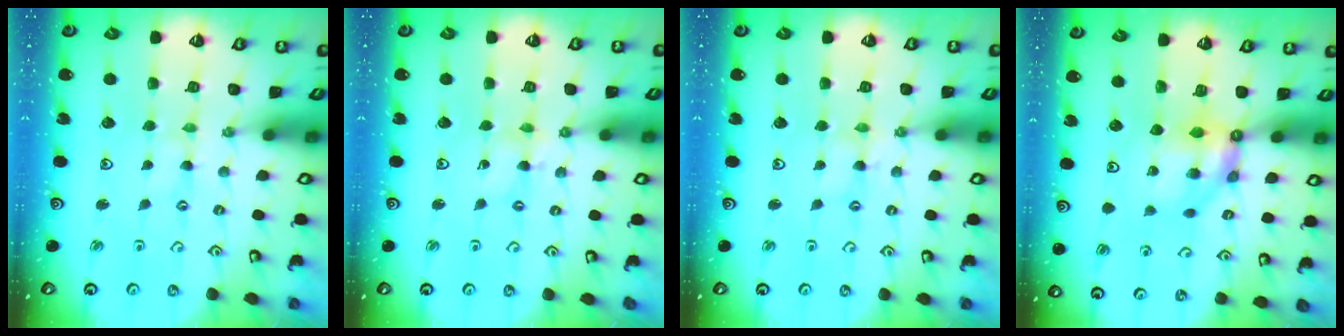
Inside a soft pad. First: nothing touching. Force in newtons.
{"total": 1.4, "press": 1.4, "slide": 0.1}
{"total": 1.8, "press": 1.8, "slide": 0.3}
{"total": 7.0, "press": 7.0, "slide": 0.6}